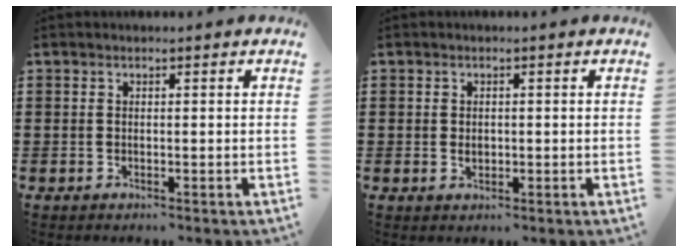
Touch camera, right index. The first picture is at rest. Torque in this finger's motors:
{"motor_torque": [1.10, 1.04, 0.14, 0.00]}